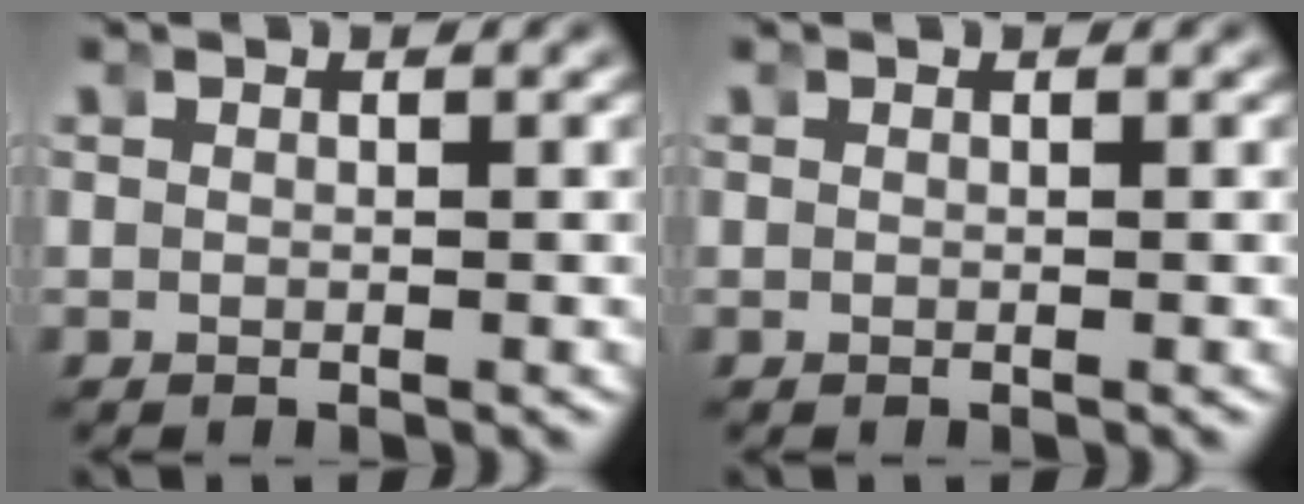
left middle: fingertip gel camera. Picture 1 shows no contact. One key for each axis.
{"total": 0.0}